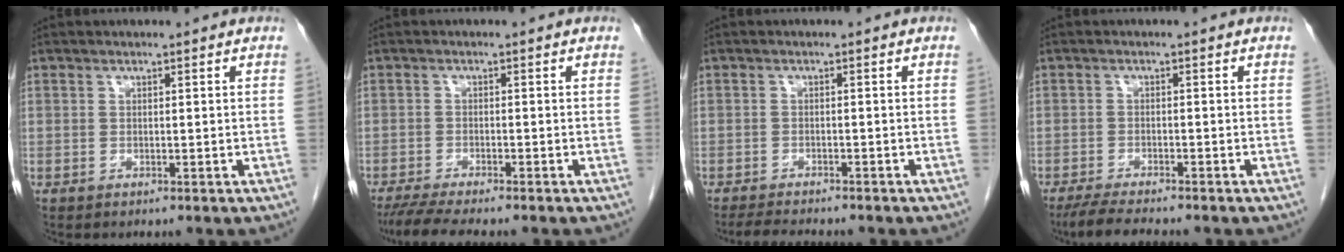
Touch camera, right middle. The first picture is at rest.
{"total": 6.7, "force": [-5.7, 0.2, 3.5], "torque": [-0.054, -0.018, -0.094]}
{"total": 5.3, "force": [-4.8, 0.7, 2.2], "torque": [-0.035, -0.013, -0.073]}
{"total": 5.5, "force": [-4.8, 0.3, 2.8], "torque": [-0.050, -0.018, -0.082]}